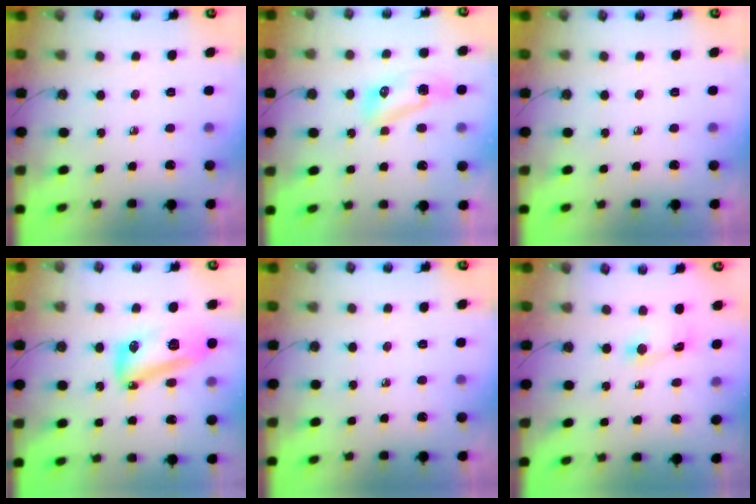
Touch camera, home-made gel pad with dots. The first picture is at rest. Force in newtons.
{"total": 8.9, "press": 8.5, "slide": 2.3}
{"total": 0.0}
{"total": 13.8, "press": 13.7, "slide": 1.4}
{"total": 0.0}
{"total": 2.0, "press": 2.0, "slide": 0.4}